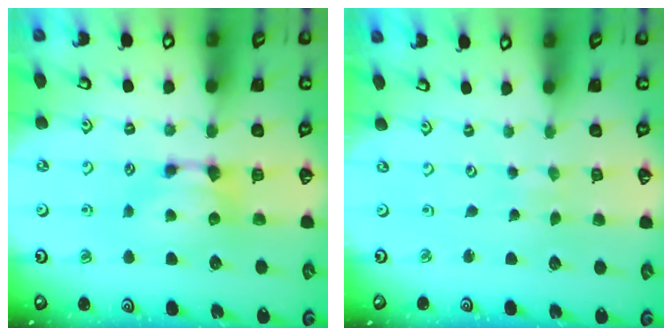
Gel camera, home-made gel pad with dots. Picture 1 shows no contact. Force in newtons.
{"total": 6.1, "press": 6.1, "slide": 0.3}